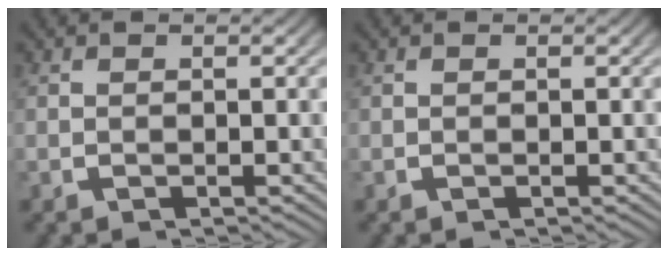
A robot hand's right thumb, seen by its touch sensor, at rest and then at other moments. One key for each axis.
{"total": 0.0}